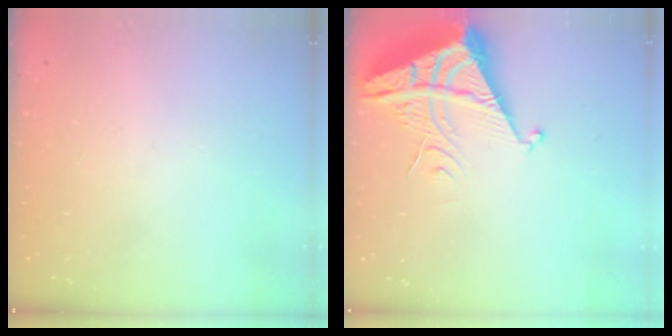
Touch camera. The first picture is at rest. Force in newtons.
{"total": 8.3, "press": 8.2, "slide": 1.0}